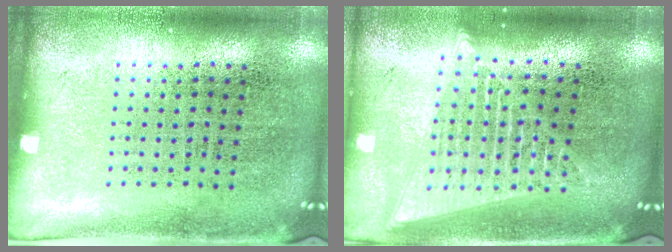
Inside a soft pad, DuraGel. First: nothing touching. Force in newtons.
{"total": 1.9, "press": 1.7, "slide": 1.0}